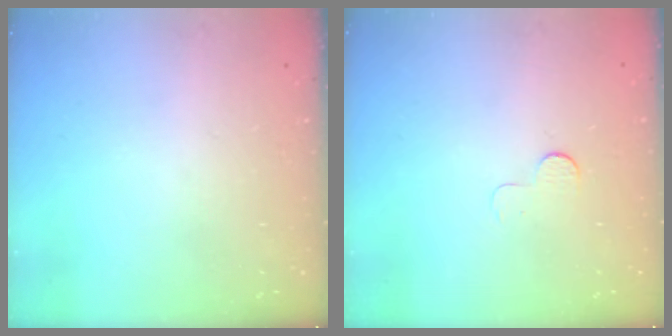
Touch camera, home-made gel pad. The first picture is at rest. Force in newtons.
{"total": 3.2, "press": 3.1, "slide": 0.3}